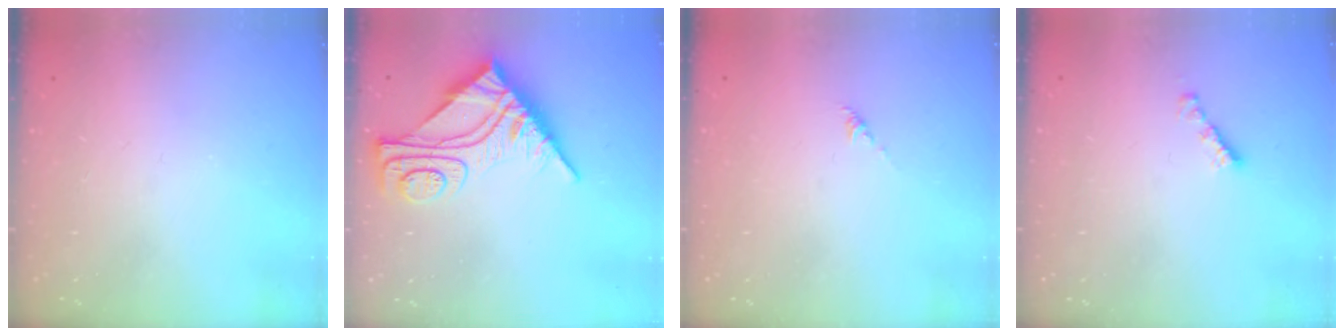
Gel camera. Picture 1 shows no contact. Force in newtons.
{"total": 12.1, "press": 12.0, "slide": 1.4}
{"total": 0.0}
{"total": 2.3, "press": 2.3, "slide": 0.2}